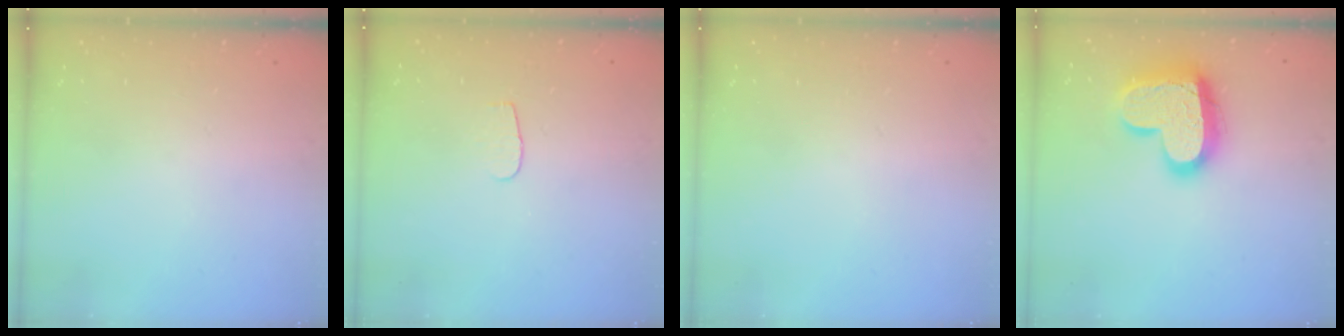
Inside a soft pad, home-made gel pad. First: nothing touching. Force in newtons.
{"total": 3.2, "press": 3.2, "slide": 0.3}
{"total": 0.0}
{"total": 18.4, "press": 18.3, "slide": 1.7}